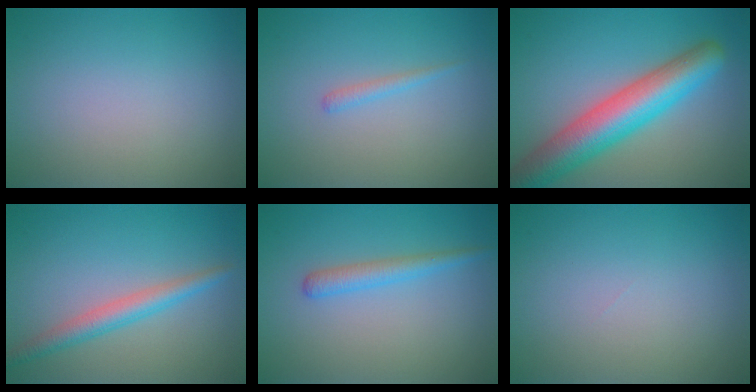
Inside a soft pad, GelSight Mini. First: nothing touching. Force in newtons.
{"total": 0.9, "press": 0.9, "slide": 0.1}
{"total": 8.4, "press": 8.4, "slide": 0.4}
{"total": 2.8, "press": 2.8, "slide": 0.1}
{"total": 2.0, "press": 2.0, "slide": 0.1}
{"total": 0.0}